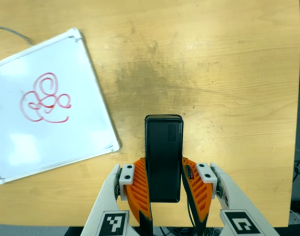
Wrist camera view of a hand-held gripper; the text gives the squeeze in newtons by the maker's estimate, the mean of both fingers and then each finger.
{"total": 4.6, "left": 3.0, "right": 6.2}